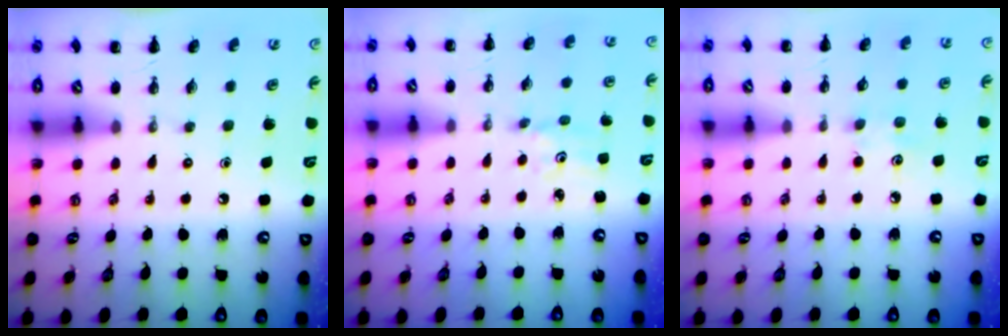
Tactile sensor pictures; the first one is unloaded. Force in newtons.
{"total": 1.6, "press": 1.6, "slide": 0.4}
{"total": 5.1, "press": 4.9, "slide": 1.4}